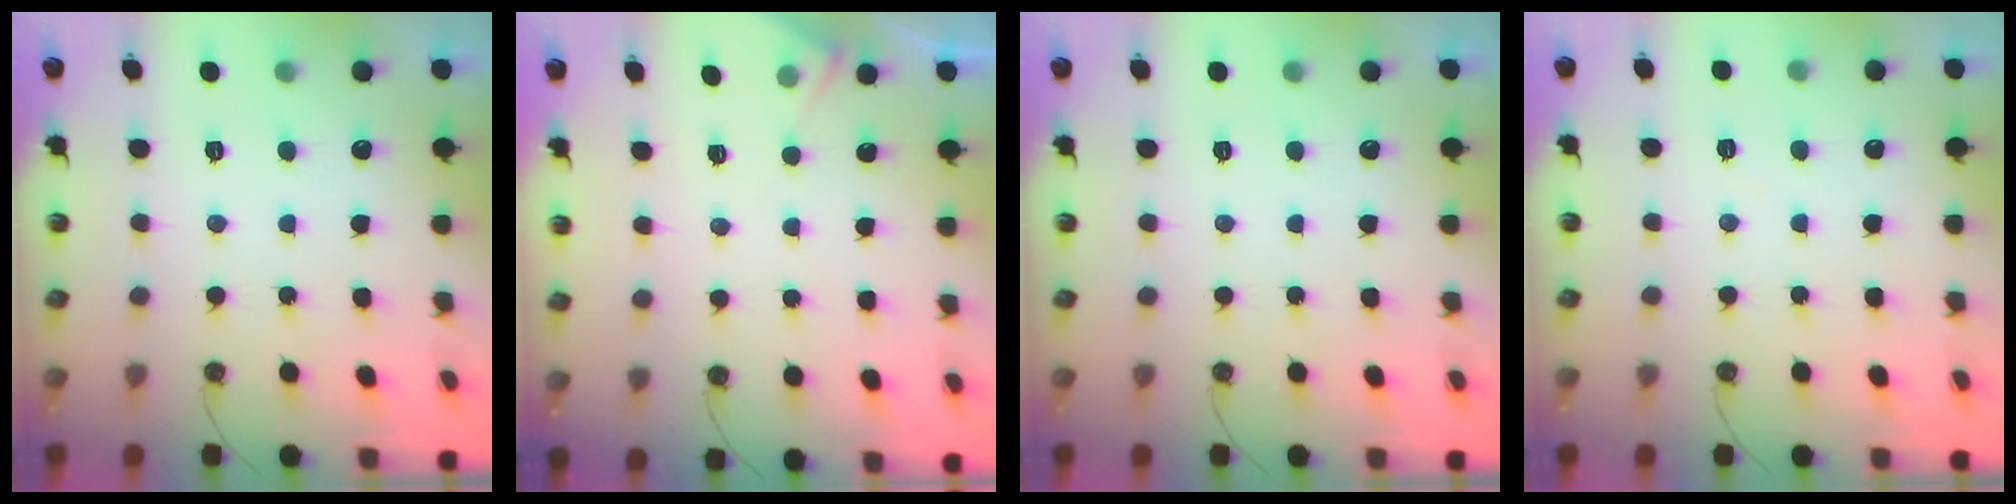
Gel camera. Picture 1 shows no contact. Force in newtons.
{"total": 4.3, "press": 4.2, "slide": 0.6}
{"total": 0.0}
{"total": 3.5, "press": 3.4, "slide": 0.7}